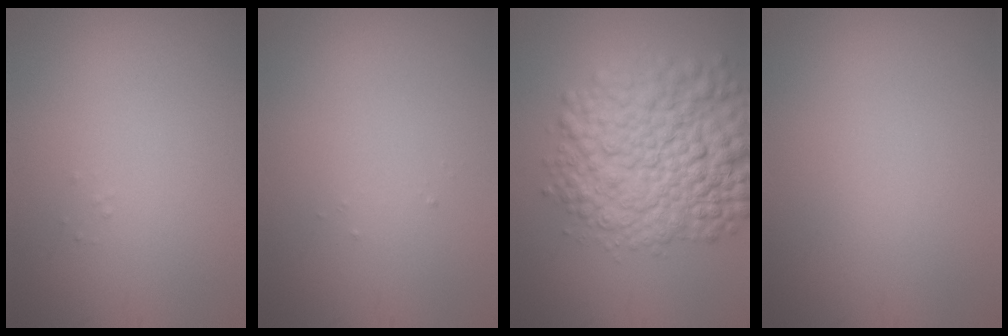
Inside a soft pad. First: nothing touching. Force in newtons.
{"total": 0.0}
{"total": 10.9, "press": 10.9, "slide": 0.3}
{"total": 0.0}